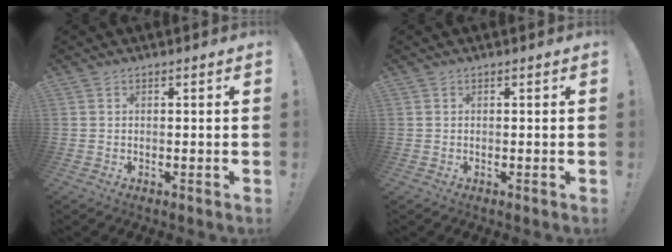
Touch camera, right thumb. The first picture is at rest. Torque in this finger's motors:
{"motor_torque": [0.00, 0.00, 0.02, -0.02, 0.00]}